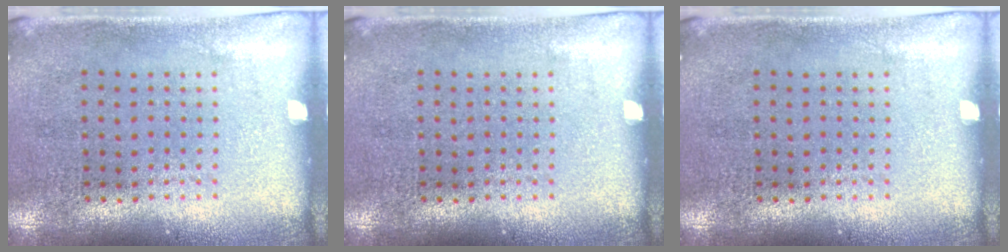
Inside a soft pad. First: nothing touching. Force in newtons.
{"total": 0.0}
{"total": 0.0}